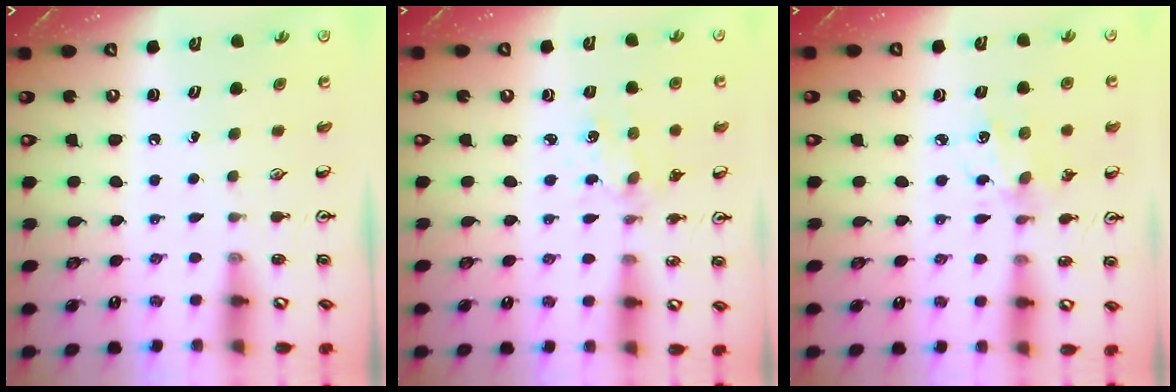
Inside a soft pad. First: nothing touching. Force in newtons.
{"total": 1.4, "press": 1.4, "slide": 0.3}
{"total": 3.3, "press": 3.3, "slide": 0.7}